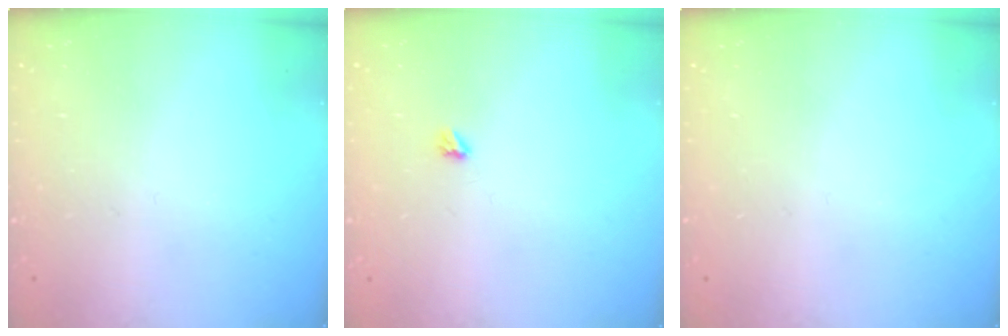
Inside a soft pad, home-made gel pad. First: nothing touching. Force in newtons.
{"total": 2.9, "press": 2.9, "slide": 0.5}
{"total": 0.0}